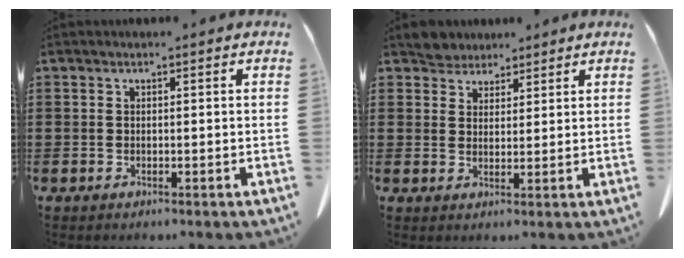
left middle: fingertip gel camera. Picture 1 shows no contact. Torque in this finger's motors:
{"motor_torque": [0.01, 0.00, 0.00, 0.00]}